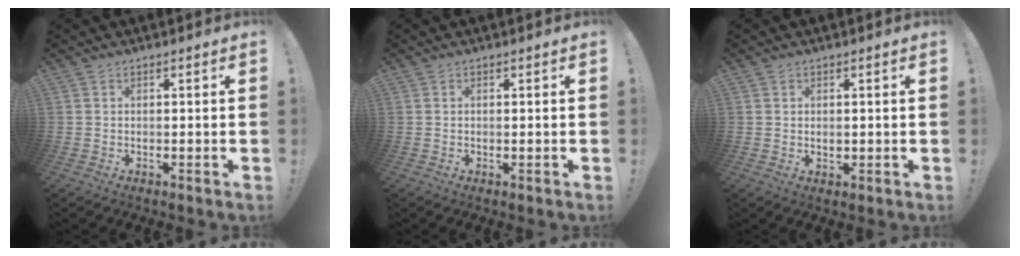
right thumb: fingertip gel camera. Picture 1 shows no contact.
{"total": 0.0}
{"total": 1.2, "force": [0.3, 1.1, 0.6], "torque": [-0.003, -0.001, 0.003]}